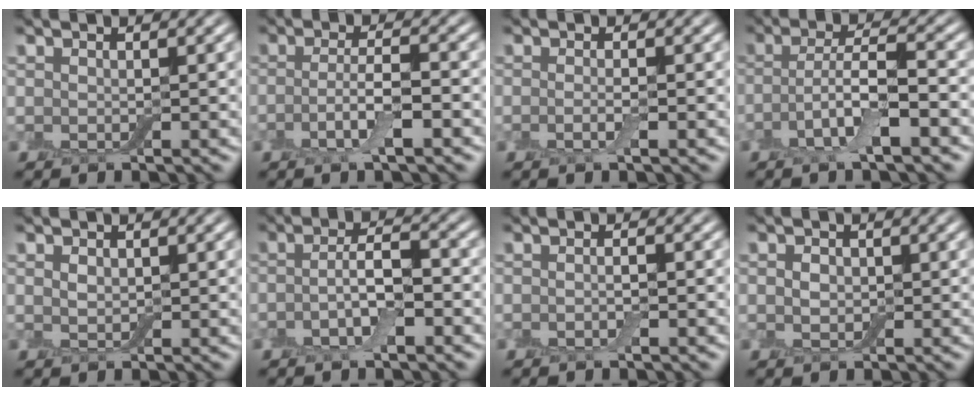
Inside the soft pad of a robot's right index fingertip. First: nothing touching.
{"total": 3.6, "force": [-1.3, 0.8, 3.3], "torque": [-0.064, 0.003, -0.029]}
{"total": 1.3, "force": [-0.5, 0.2, 1.2], "torque": [-0.025, -0.006, -0.011]}
{"total": 5.1, "force": [-1.9, 1.2, 4.5], "torque": [-0.091, 0.006, -0.042]}
{"total": 1.0, "force": [0.3, 0.7, 0.6], "torque": [-0.014, 0.000, 0.008]}
{"total": 3.6, "force": [-1.2, 1.1, 3.2], "torque": [-0.063, 0.004, -0.027]}
{"total": 0.9, "force": [-0.4, 0.1, 0.8], "torque": [-0.015, -0.001, -0.007]}
{"total": 1.4, "force": [0.1, 1.1, 0.8], "torque": [-0.016, 0.002, -0.001]}